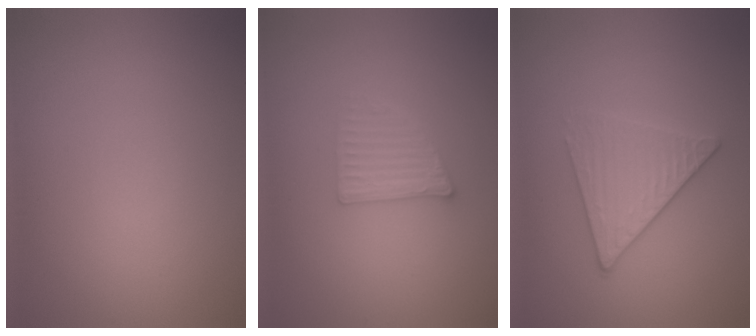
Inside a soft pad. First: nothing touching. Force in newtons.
{"total": 2.3, "press": 2.2, "slide": 0.5}
{"total": 3.7, "press": 3.1, "slide": 2.0}